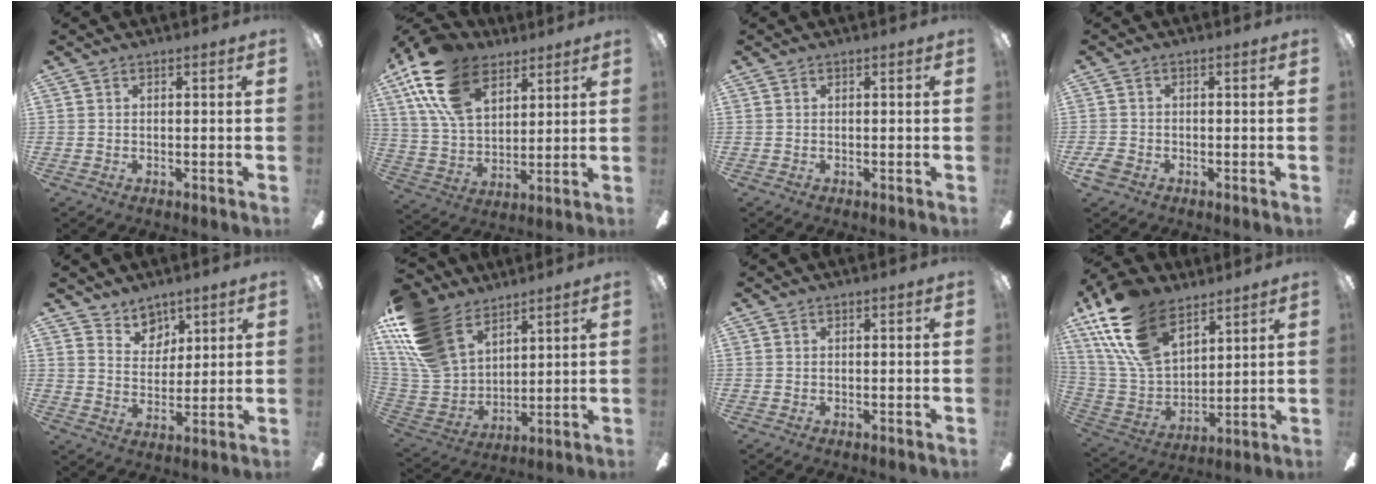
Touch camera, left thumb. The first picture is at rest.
{"total": 19.4, "force": [11.0, 11.3, 11.3], "torque": [-0.239, -0.029, 0.207]}
{"total": 0.0}
{"total": 3.1, "force": [-1.5, 2.3, 1.4], "torque": [-0.034, 0.006, -0.031]}
{"total": 7.2, "force": [5.5, 4.6, 0.8], "torque": [-0.012, -0.036, 0.102]}
{"total": 21.7, "force": [13.0, 12.9, 11.6], "torque": [-0.266, -0.054, 0.248]}
{"total": 0.0}
{"total": 21.3, "force": [13.3, 11.5, 11.9], "torque": [-0.283, -0.054, 0.247]}